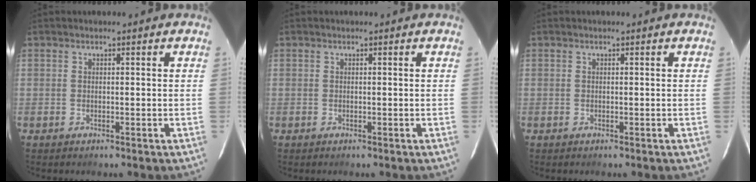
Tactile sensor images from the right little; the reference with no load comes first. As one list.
[{"total": 0.0}, {"total": 0.0}]